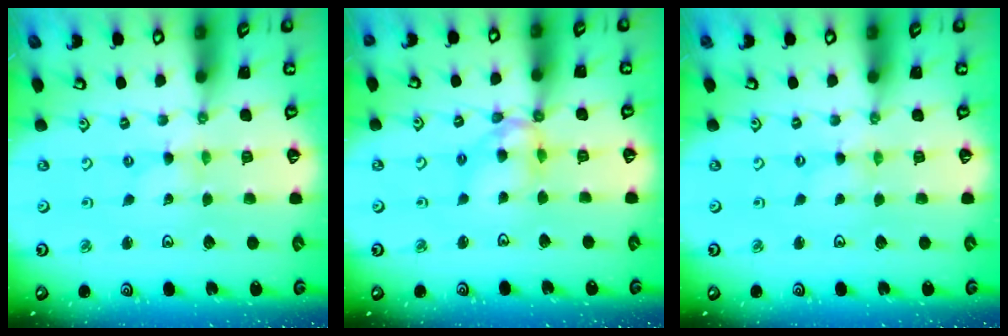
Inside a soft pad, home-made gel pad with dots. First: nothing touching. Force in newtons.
{"total": 9.7, "press": 9.7, "slide": 0.9}
{"total": 0.7, "press": 0.7, "slide": 0.1}